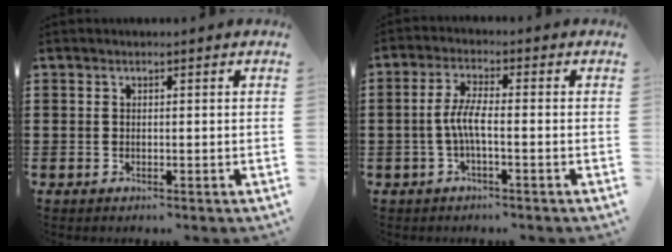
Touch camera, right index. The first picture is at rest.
{"total": 4.6, "force": [-1.2, 0.9, 4.4], "torque": [-0.107, -0.006, -0.033]}